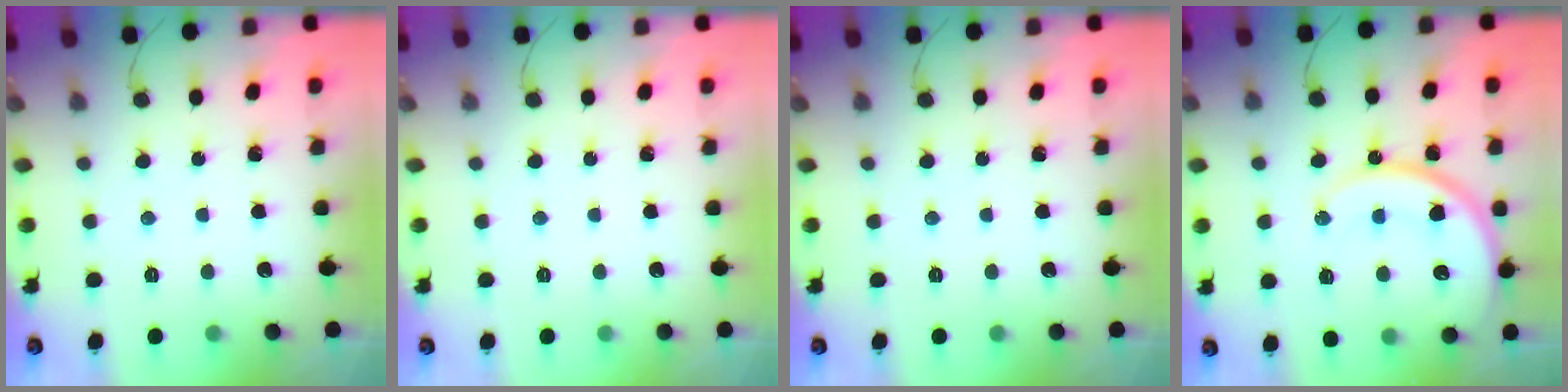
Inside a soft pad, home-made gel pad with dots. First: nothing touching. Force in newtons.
{"total": 0.0}
{"total": 0.0}
{"total": 17.0, "press": 16.9, "slide": 1.5}